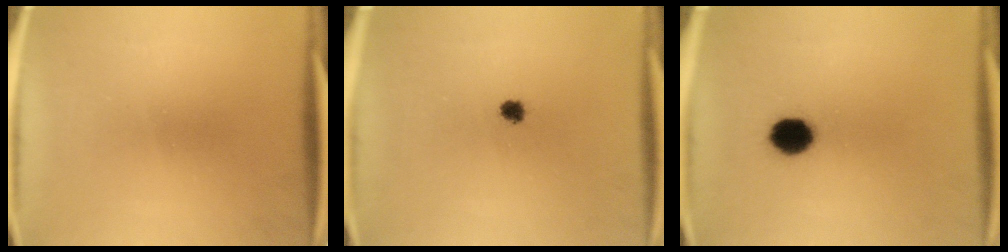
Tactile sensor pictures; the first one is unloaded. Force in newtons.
{"total": 2.1}
{"total": 6.8}